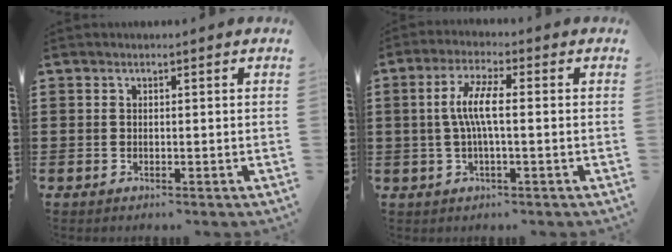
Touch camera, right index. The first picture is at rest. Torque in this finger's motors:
{"motor_torque": [1.57, 0.57, 0.65, 0.18]}